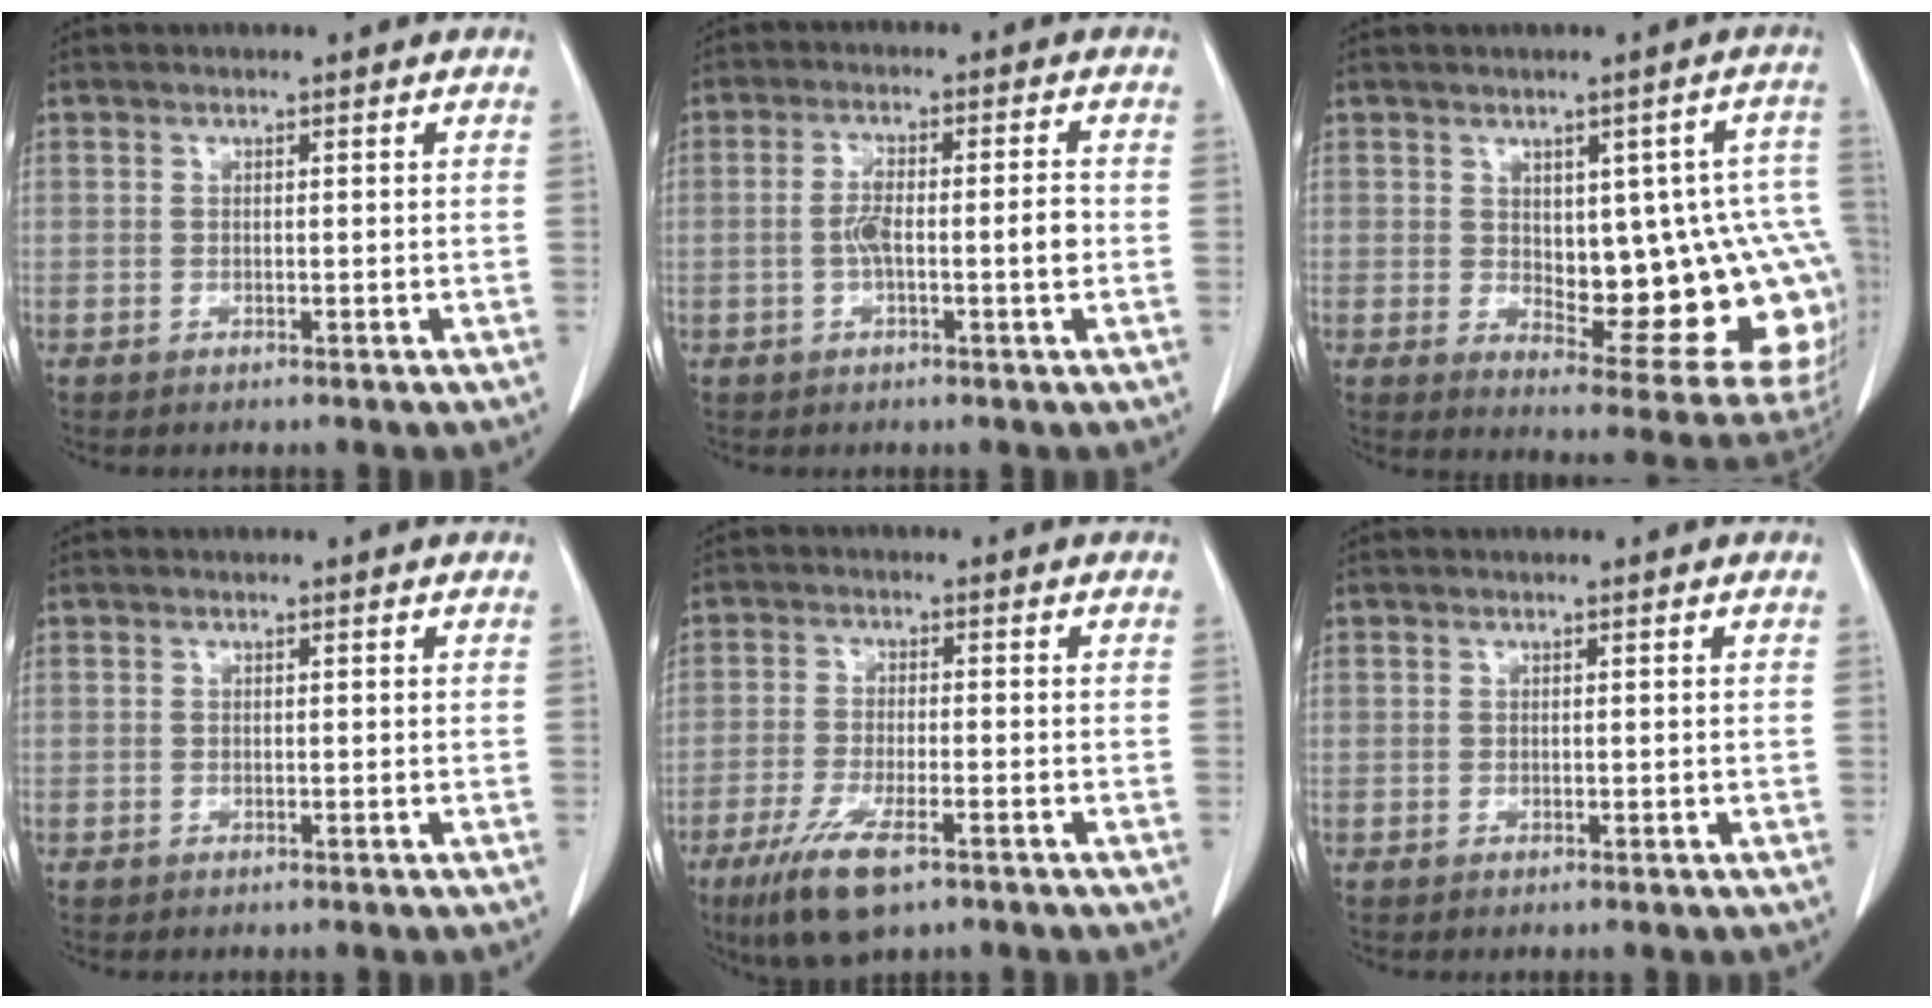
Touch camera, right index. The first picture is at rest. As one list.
[{"total": 5.8, "force": [-0.9, 0.9, 5.6], "torque": [-0.107, 0.010, -0.017]}, {"total": 17.9, "force": [-0.6, 6.6, 16.7], "torque": [-0.147, 0.018, 0.018]}, {"total": 0.0}, {"total": 8.6, "force": [-5.1, 2.0, 6.6], "torque": [-0.126, -0.019, -0.084]}, {"total": 0.0}]